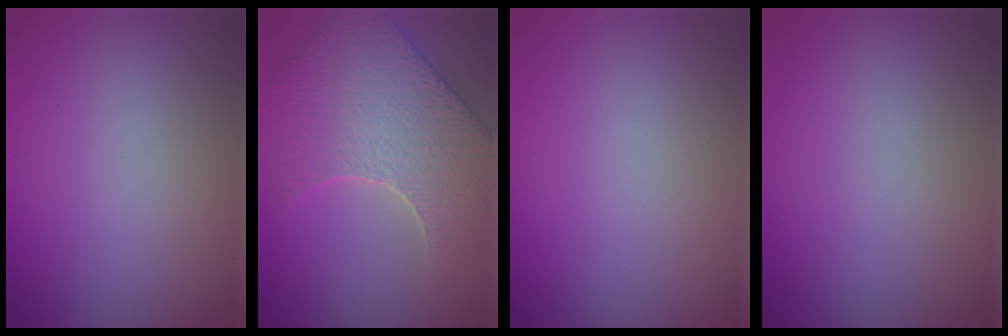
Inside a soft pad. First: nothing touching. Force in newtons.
{"total": 6.2, "press": 5.6, "slide": 2.7}
{"total": 0.0}
{"total": 0.0}